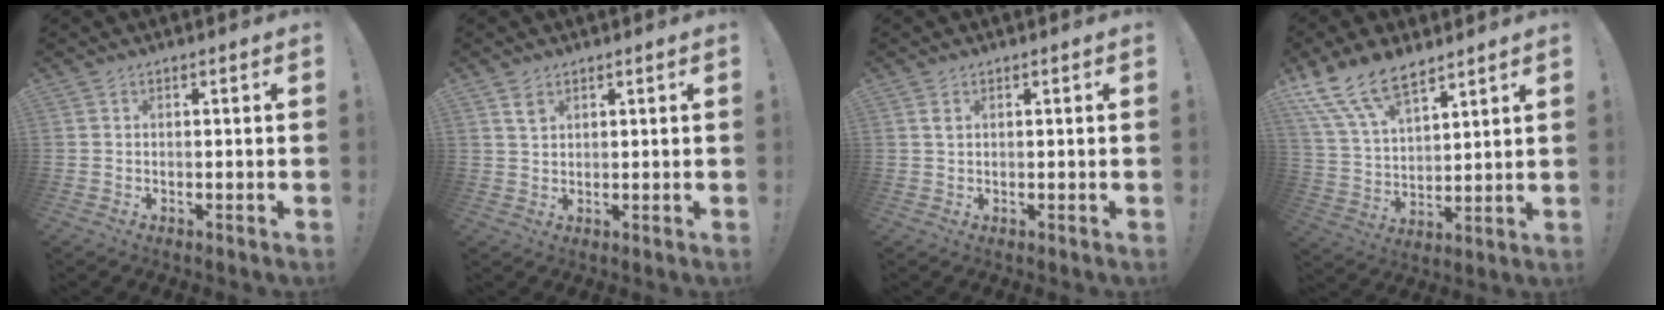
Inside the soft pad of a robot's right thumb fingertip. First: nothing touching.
{"total": 2.7, "force": [1.8, 1.6, 1.2], "torque": [-0.006, -0.012, 0.031]}
{"total": 0.6, "force": [0.3, 0.3, 0.5], "torque": [-0.006, 0.000, 0.005]}
{"total": 15.0, "force": [10.9, 6.9, 7.5], "torque": [-0.148, -0.061, 0.205]}